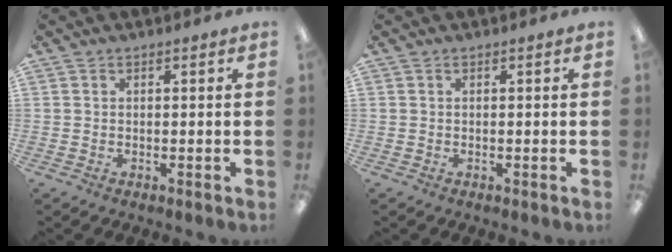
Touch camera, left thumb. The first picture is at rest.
{"total": 0.0}